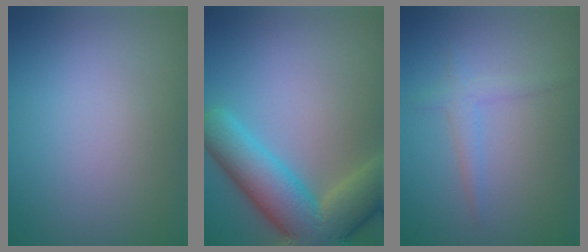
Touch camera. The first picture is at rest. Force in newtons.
{"total": 10.3, "press": 10.3, "slide": 0.7}
{"total": 1.5, "press": 1.5, "slide": 0.1}